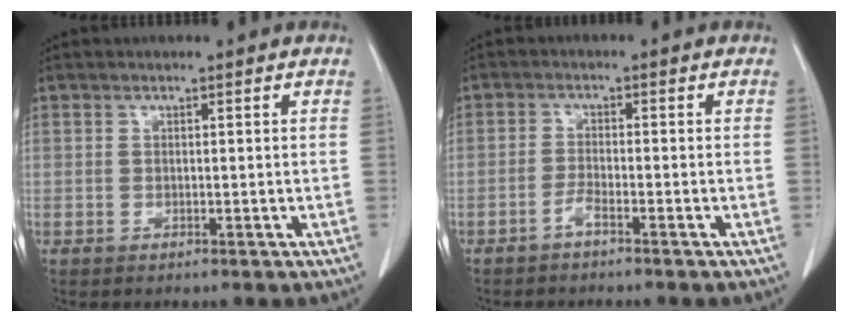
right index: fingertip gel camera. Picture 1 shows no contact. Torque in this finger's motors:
{"motor_torque": [0.19, -0.15, -0.02, 0.00]}